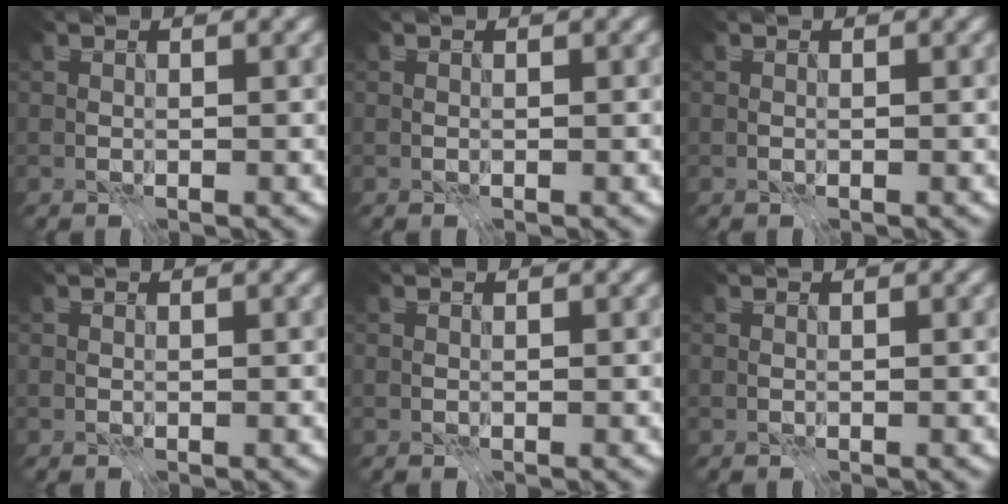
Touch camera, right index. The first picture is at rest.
{"total": 0.0}
{"total": 0.0}
{"total": 0.0}
{"total": 0.0}
{"total": 0.0}